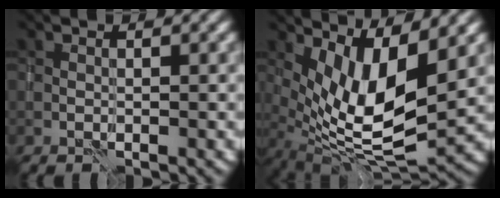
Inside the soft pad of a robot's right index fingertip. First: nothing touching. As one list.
[{"total": 8.8, "force": [2.1, 3.0, 8.1], "torque": [-0.160, -0.014, 0.042]}]